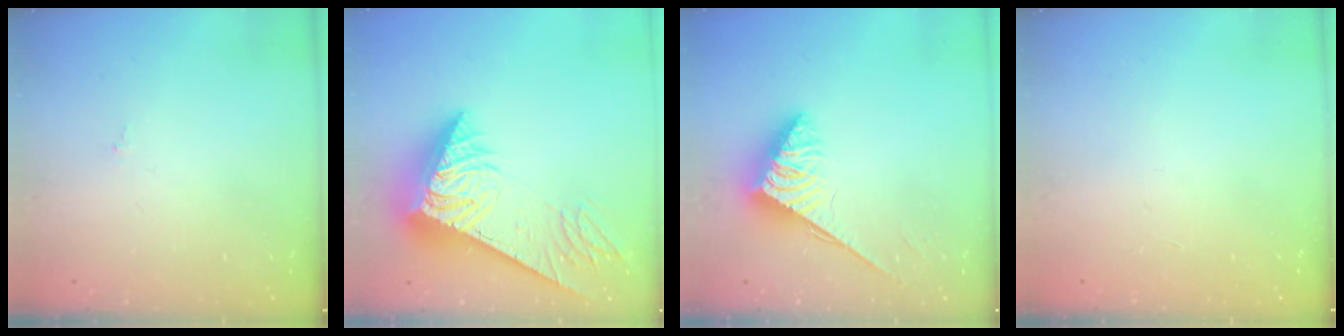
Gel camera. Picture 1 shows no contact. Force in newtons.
{"total": 12.7, "press": 12.4, "slide": 2.5}
{"total": 3.8, "press": 3.8, "slide": 0.6}
{"total": 0.0}